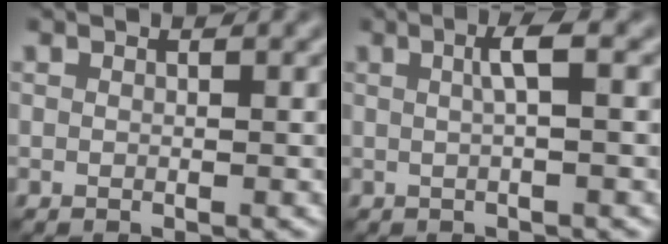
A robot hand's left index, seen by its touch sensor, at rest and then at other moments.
{"total": 2.4, "force": [0.4, 0.4, 2.4], "torque": [-0.040, 0.009, 0.005]}